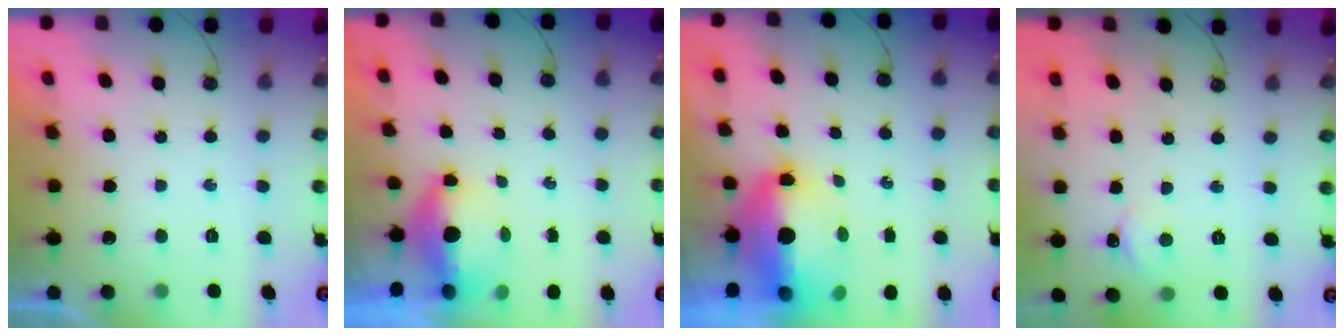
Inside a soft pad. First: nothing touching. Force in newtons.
{"total": 14.6, "press": 6.9, "slide": 12.8}
{"total": 15.1, "press": 12.0, "slide": 9.3}
{"total": 2.4, "press": 2.4, "slide": 0.3}